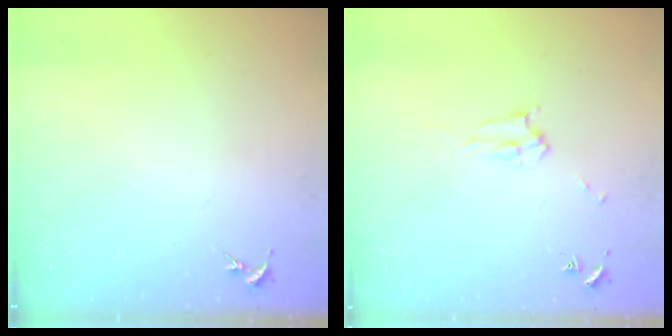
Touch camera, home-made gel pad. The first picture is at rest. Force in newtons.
{"total": 2.3, "press": 2.3, "slide": 0.3}